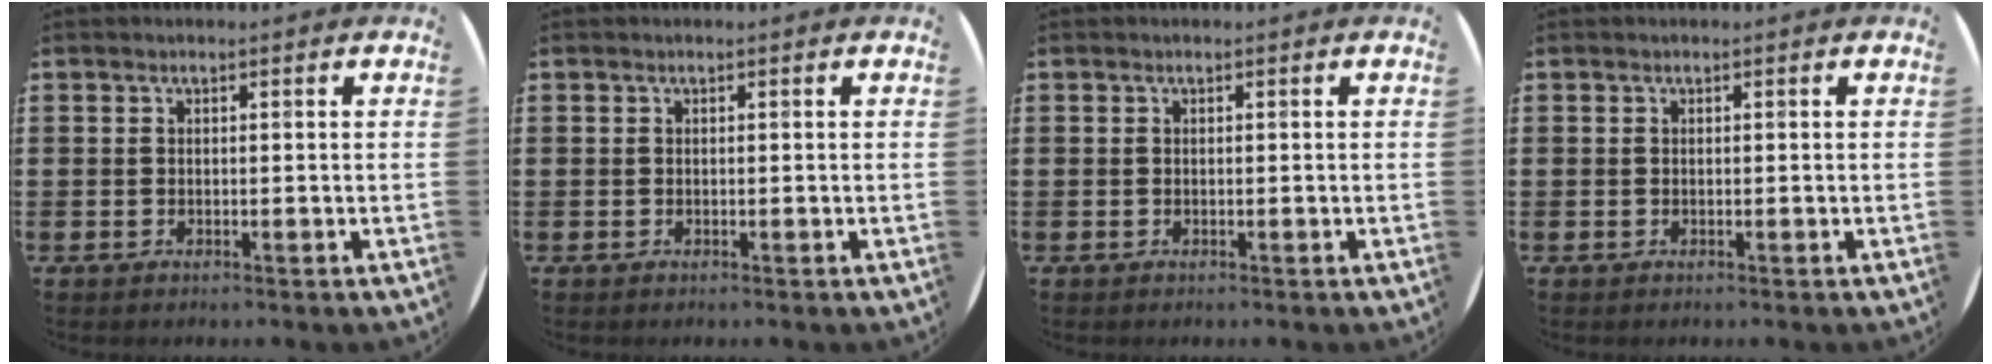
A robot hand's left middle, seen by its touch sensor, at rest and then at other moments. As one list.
[{"total": 0.0}, {"total": 0.0}, {"total": 0.0}]